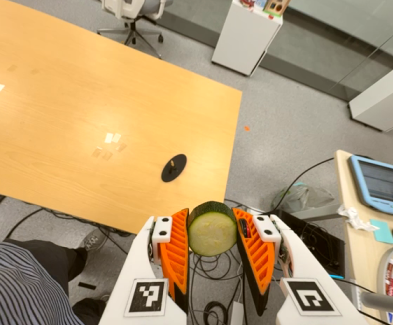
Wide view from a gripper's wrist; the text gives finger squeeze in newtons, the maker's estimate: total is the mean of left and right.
{"total": 11.7, "left": 10.7, "right": 12.7}